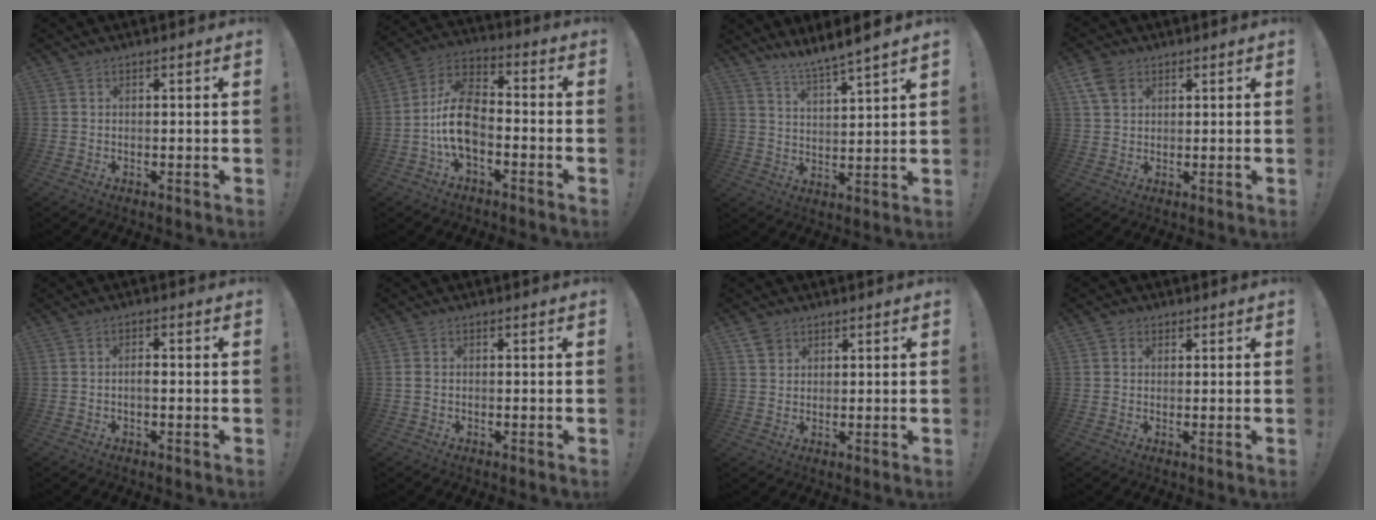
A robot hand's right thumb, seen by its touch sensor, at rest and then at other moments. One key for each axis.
{"total": 13.6, "fx": -4.4, "fy": 7.9, "fz": 10.1, "tx": -0.201, "ty": 0.036, "tz": -0.074}
{"total": 6.8, "fx": 6.3, "fy": -0.8, "fz": 2.4, "tx": -0.053, "ty": -0.050, "tz": 0.109}
{"total": 7.0, "fx": 3.4, "fy": 5.1, "fz": 3.4, "tx": -0.066, "ty": -0.004, "tz": 0.070}
{"total": 2.4, "fx": -0.9, "fy": 0.7, "fz": 2.1, "tx": -0.042, "ty": 0.010, "tz": -0.016}
{"total": 1.0, "fx": 0.0, "fy": 0.7, "fz": 0.7, "tx": -0.015, "ty": 0.003, "tz": 0.000}
{"total": 3.1, "fx": 2.0, "fy": 2.2, "fz": 0.6, "tx": -0.002, "ty": -0.009, "tz": 0.036}
{"total": 1.8, "fx": 0.4, "fy": 1.7, "fz": 0.5, "tx": -0.006, "ty": 0.002, "tz": 0.007}